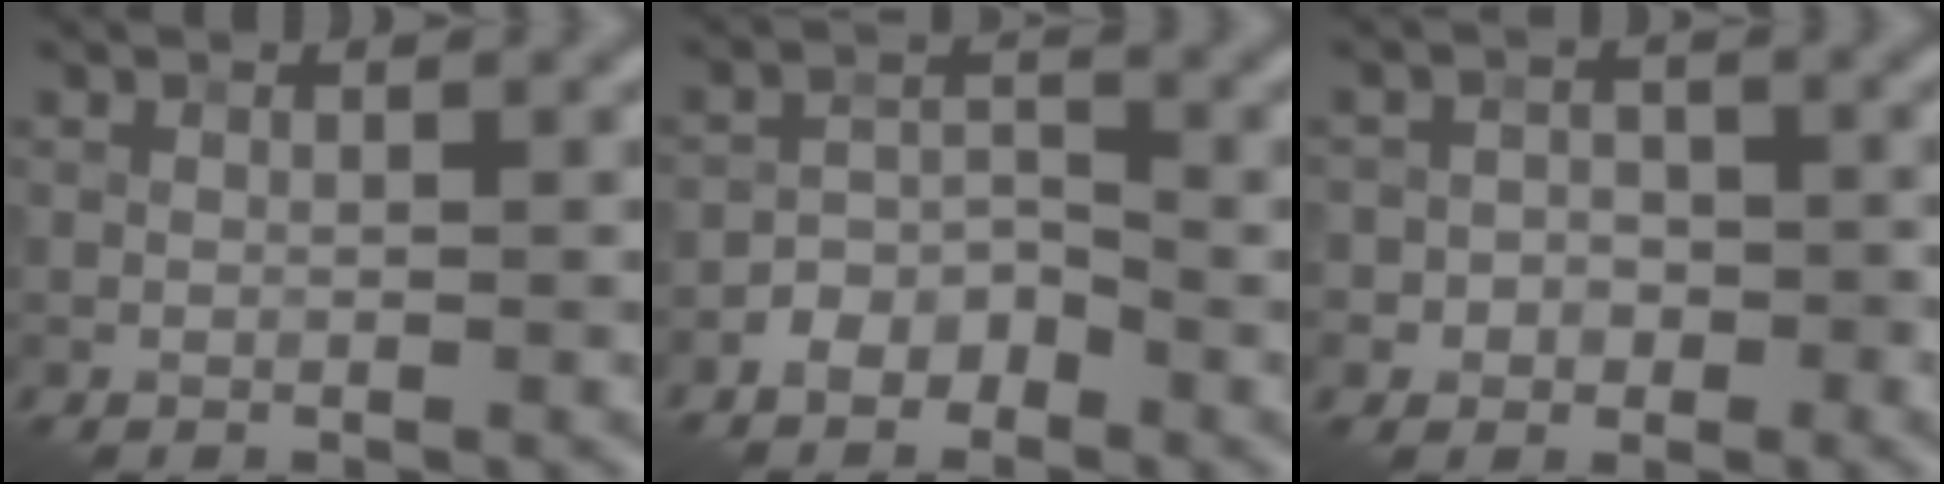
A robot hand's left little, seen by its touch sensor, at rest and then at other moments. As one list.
[{"total": 2.5, "force": [-1.9, 1.4, 0.8], "torque": [-0.011, 0.014, -0.039]}, {"total": 3.1, "force": [-1.0, 2.9, 0.7], "torque": [0.017, 0.010, -0.035]}]